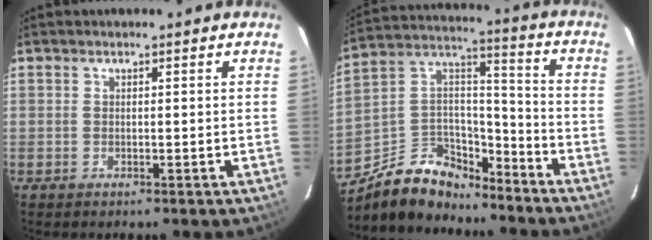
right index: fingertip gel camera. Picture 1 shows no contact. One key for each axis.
{"total": 15.6, "fx": -11.9, "fy": 8.0, "fz": 6.2, "tx": -0.144, "ty": 0.052, "tz": -0.197}